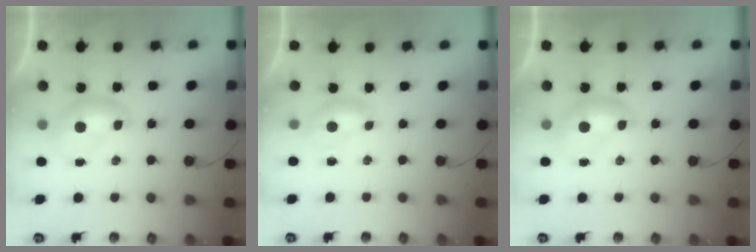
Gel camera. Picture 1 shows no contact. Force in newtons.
{"total": 2.4, "press": 2.3, "slide": 0.5}
{"total": 0.0}